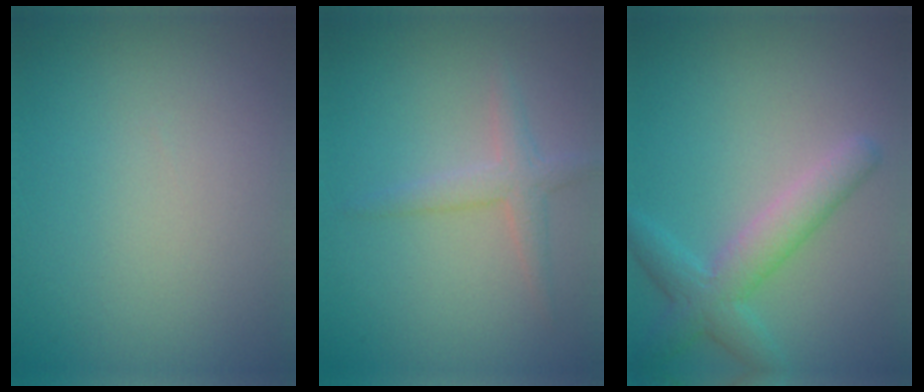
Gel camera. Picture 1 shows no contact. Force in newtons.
{"total": 2.2, "press": 2.2, "slide": 0.1}
{"total": 4.0, "press": 4.0, "slide": 0.2}